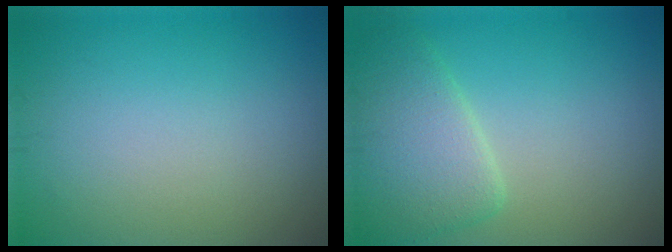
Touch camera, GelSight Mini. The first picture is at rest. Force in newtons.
{"total": 4.6, "press": 4.6, "slide": 0.5}